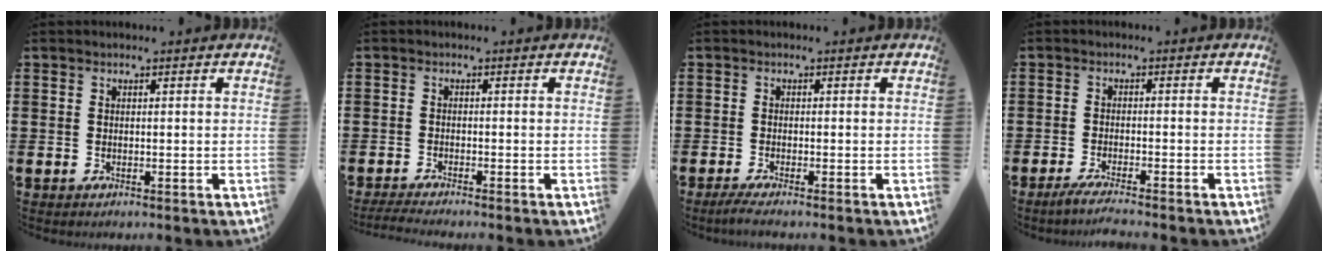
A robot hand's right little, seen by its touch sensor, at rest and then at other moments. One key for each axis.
{"total": 1.5, "fx": -1.3, "fy": -0.1, "fz": 0.8, "tx": -0.012, "ty": 0.001, "tz": -0.025}
{"total": 1.2, "fx": -0.8, "fy": 0.0, "fz": 0.9, "tx": -0.014, "ty": -0.002, "tz": -0.015}
{"total": 2.3, "fx": -1.9, "fy": -0.1, "fz": 1.4, "tx": -0.020, "ty": 0.000, "tz": -0.034}